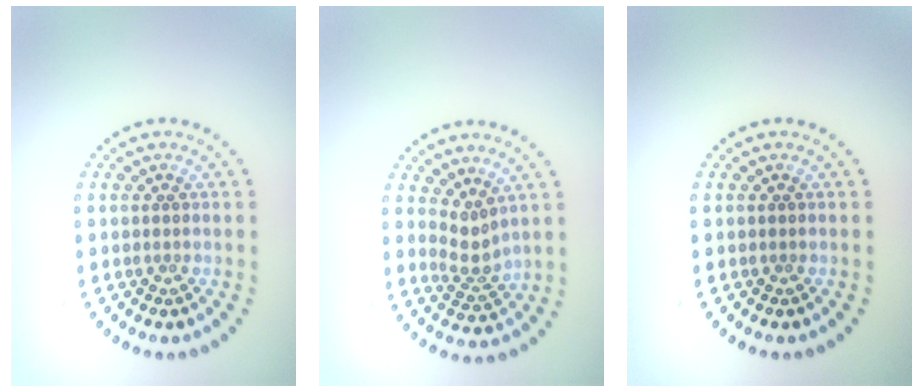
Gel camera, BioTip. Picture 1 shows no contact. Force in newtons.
{"total": 2.2, "press": 1.6, "slide": 1.6}
{"total": 0.0}